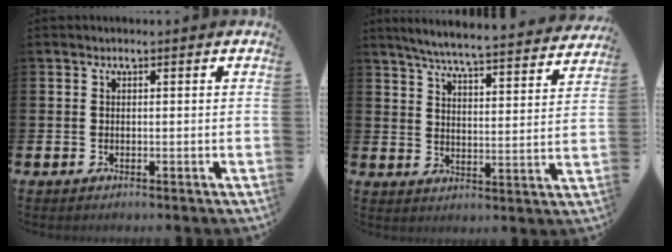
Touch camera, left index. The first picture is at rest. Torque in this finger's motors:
{"motor_torque": [1.03, -1.11, 0.67, 0.17]}